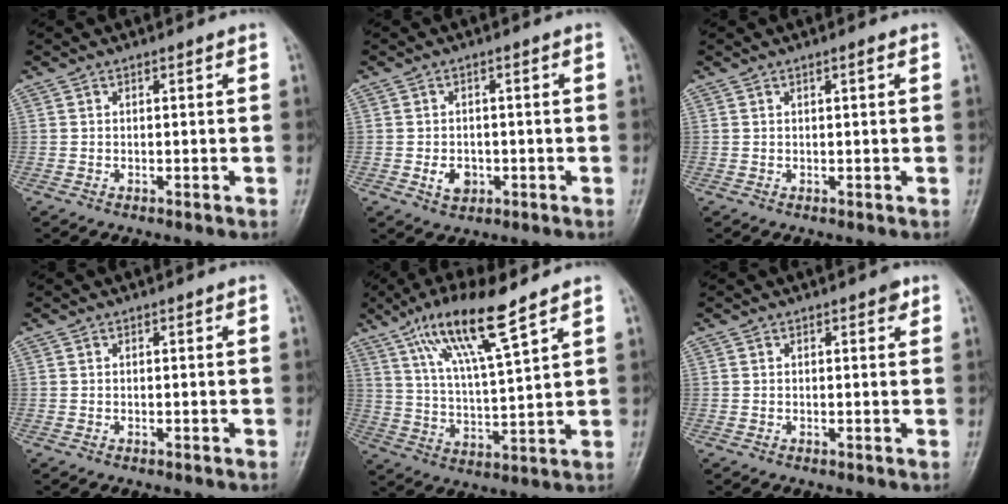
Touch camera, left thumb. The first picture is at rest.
{"total": 3.7, "force": [-1.1, 2.8, 2.2], "torque": [-0.026, 0.003, -0.012]}
{"total": 0.9, "force": [0.4, 0.1, 0.8], "torque": [-0.014, 0.001, 0.005]}
{"total": 0.0}
{"total": 13.5, "force": [8.6, 2.0, 10.3], "torque": [-0.191, -0.034, 0.165]}
{"total": 1.4, "force": [0.8, 0.7, 1.0], "torque": [-0.006, -0.001, 0.006]}